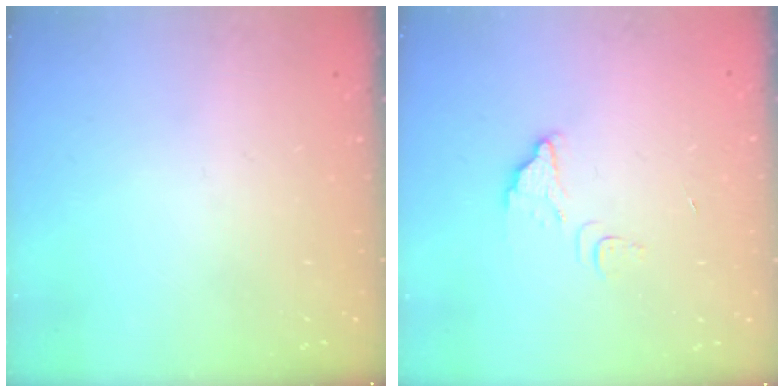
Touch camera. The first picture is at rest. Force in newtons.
{"total": 4.5, "press": 4.5, "slide": 0.3}